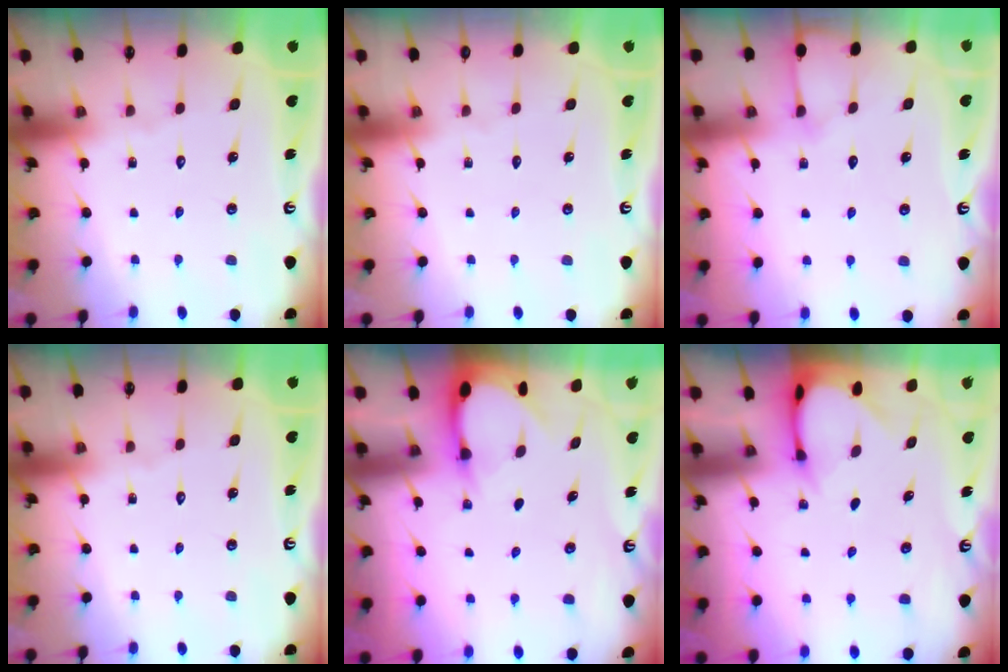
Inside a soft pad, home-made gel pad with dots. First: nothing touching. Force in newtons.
{"total": 0.0}
{"total": 5.7, "press": 5.6, "slide": 0.7}
{"total": 0.0}
{"total": 3.0, "press": 3.0, "slide": 0.3}
{"total": 3.2, "press": 3.2, "slide": 0.2}